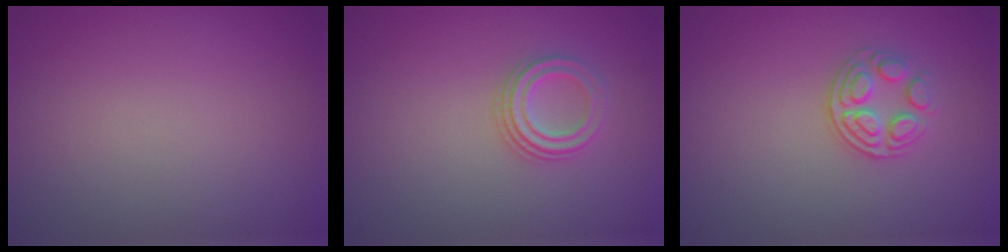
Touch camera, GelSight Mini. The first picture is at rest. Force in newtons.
{"total": 2.6, "press": 2.3, "slide": 1.2}
{"total": 2.9, "press": 2.5, "slide": 1.4}